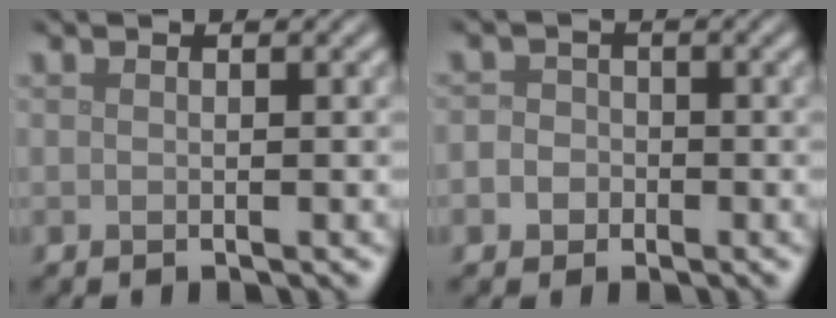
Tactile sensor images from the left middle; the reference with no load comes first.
{"total": 3.2, "force": [-1.1, 2.8, 1.0], "torque": [0.002, 0.006, -0.038]}